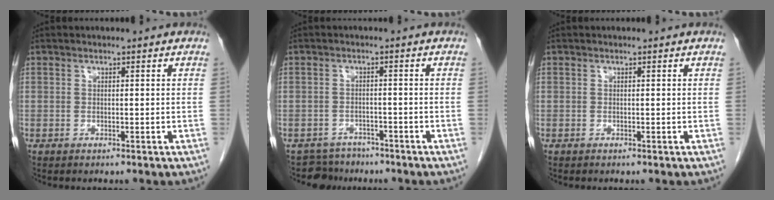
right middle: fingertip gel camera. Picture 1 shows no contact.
{"total": 3.8, "force": [-3.2, 1.9, -0.9], "torque": [0.014, 0.003, -0.054]}
{"total": 0.0}